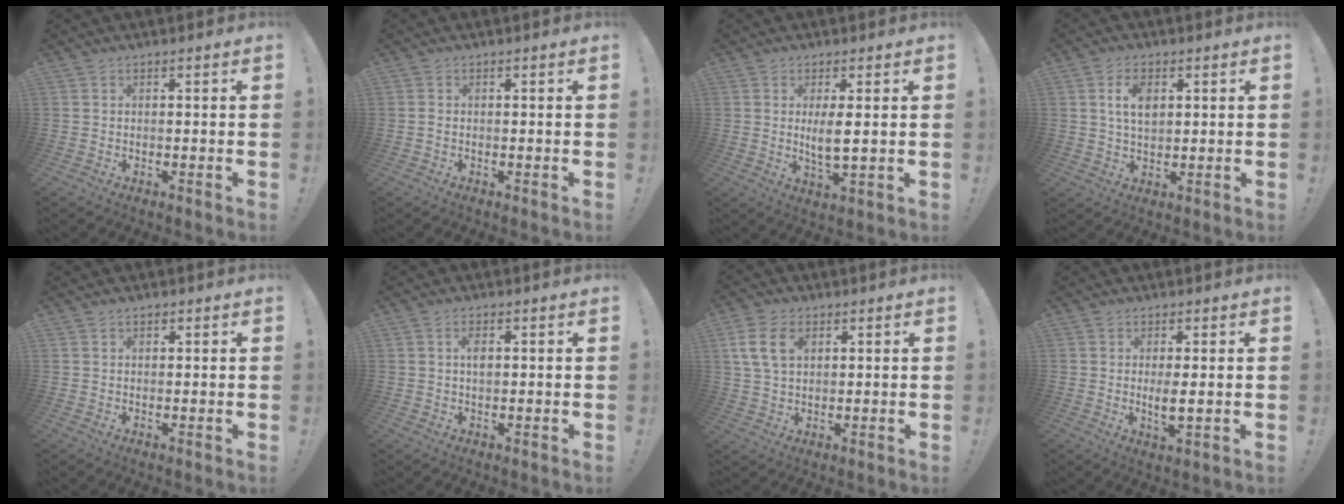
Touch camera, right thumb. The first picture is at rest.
{"total": 0.7, "force": [-0.4, 0.1, 0.6], "torque": [-0.011, 0.001, -0.007]}
{"total": 5.6, "force": [1.0, 1.6, 5.3], "torque": [-0.099, -0.016, 0.011]}
{"total": 6.9, "force": [1.9, 4.1, 5.2], "torque": [-0.083, 0.002, 0.033]}
{"total": 0.9, "force": [0.6, 0.6, 0.4], "torque": [-0.005, 0.001, 0.010]}
{"total": 2.8, "force": [0.5, 1.6, 2.2], "torque": [-0.031, 0.000, 0.004]}
{"total": 10.1, "force": [3.2, 6.6, 6.9], "torque": [-0.132, 0.009, 0.063]}
{"total": 4.2, "force": [0.4, 0.9, 4.1], "torque": [-0.072, -0.012, 0.006]}